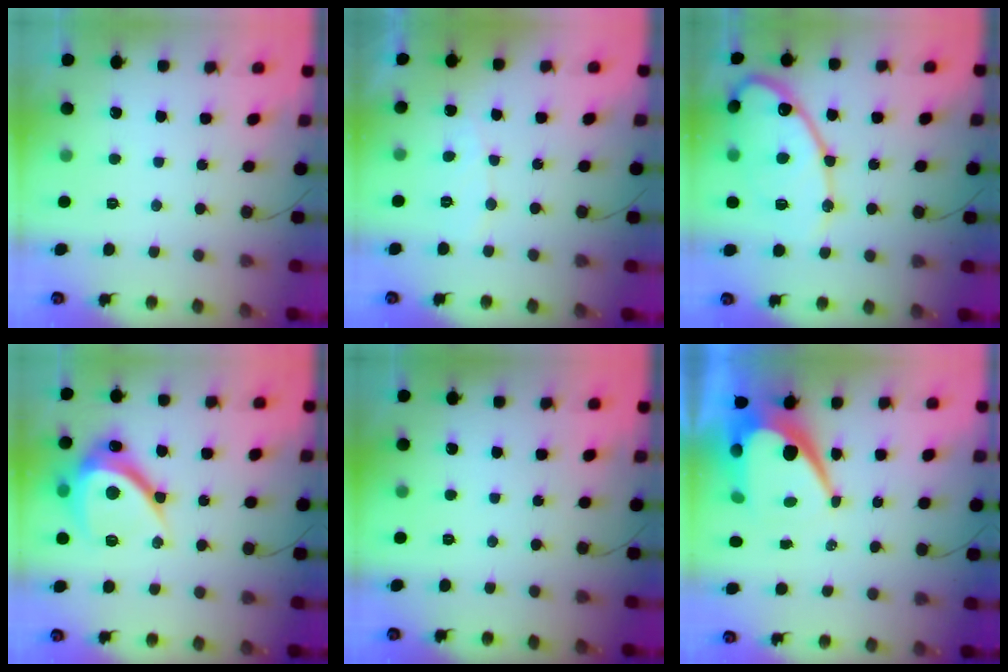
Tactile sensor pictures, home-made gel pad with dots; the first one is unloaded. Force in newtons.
{"total": 5.4, "press": 5.4, "slide": 0.4}
{"total": 15.9, "press": 15.9, "slide": 1.3}
{"total": 14.4, "press": 14.4, "slide": 0.5}
{"total": 0.0}
{"total": 14.1, "press": 14.1, "slide": 1.4}